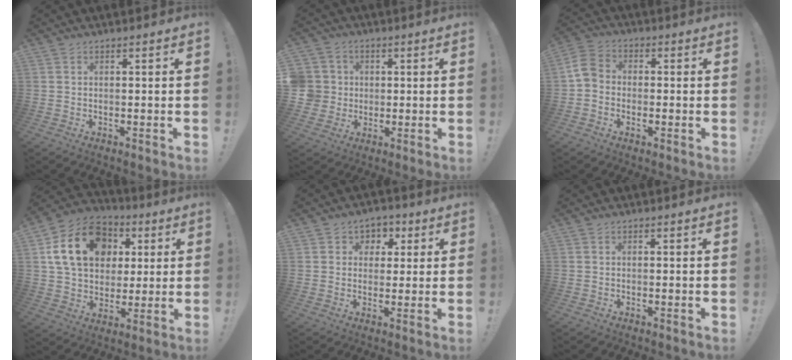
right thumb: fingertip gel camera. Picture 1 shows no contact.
{"total": 7.9, "force": [0.9, 7.6, 1.9], "torque": [-0.052, -0.002, 0.022]}
{"total": 6.8, "force": [-1.2, 5.5, 3.8], "torque": [-0.073, 0.018, -0.016]}
{"total": 20.3, "force": [6.5, 14.9, 12.2], "torque": [-0.195, -0.009, 0.127]}
{"total": 5.0, "force": [0.8, 4.8, 1.1], "torque": [-0.004, -0.002, 0.014]}
{"total": 0.0}